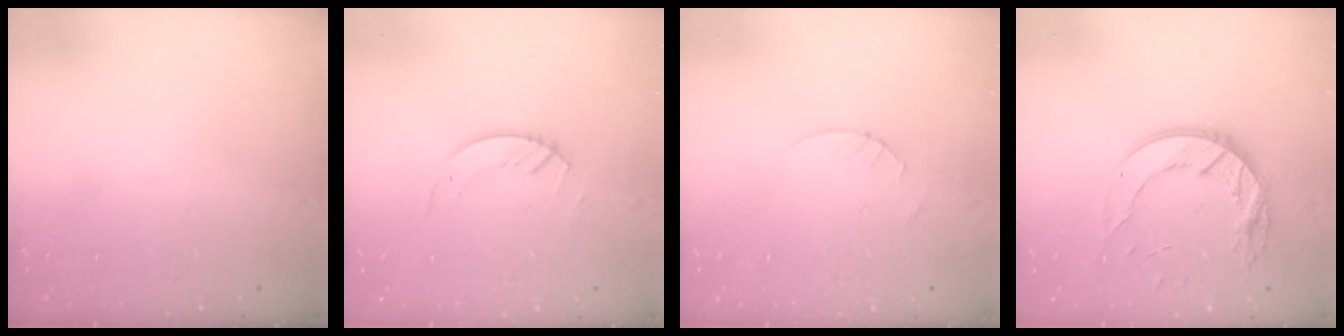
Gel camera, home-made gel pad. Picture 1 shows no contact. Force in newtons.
{"total": 3.7, "press": 3.7, "slide": 0.4}
{"total": 1.4, "press": 1.4, "slide": 0.2}
{"total": 14.7, "press": 14.6, "slide": 1.3}